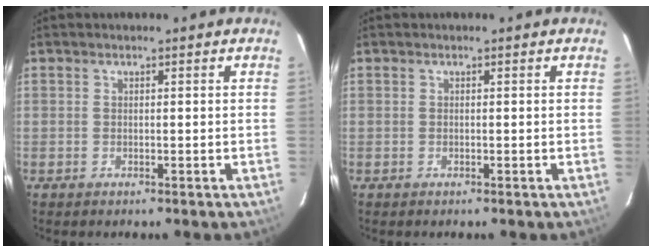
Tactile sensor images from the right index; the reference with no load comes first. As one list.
[{"total": 0.0}]